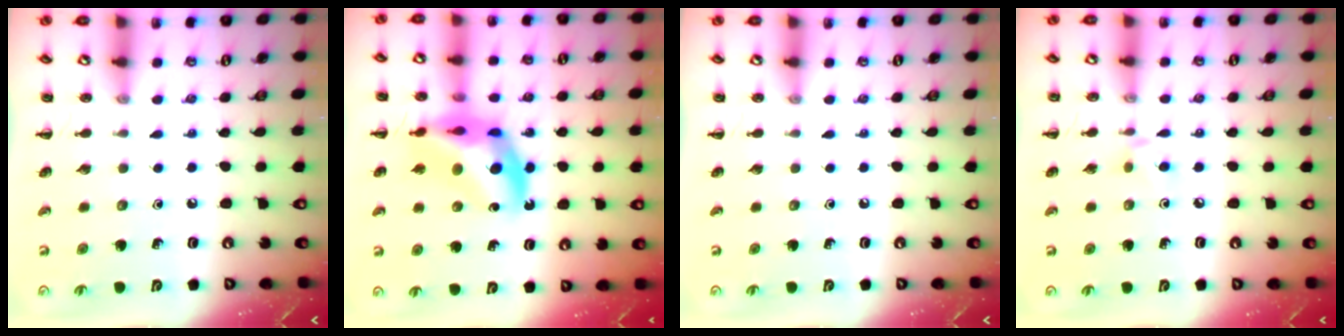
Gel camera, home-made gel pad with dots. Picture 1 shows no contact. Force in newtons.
{"total": 14.4, "press": 13.8, "slide": 4.1}
{"total": 0.0}
{"total": 4.6, "press": 4.3, "slide": 1.7}